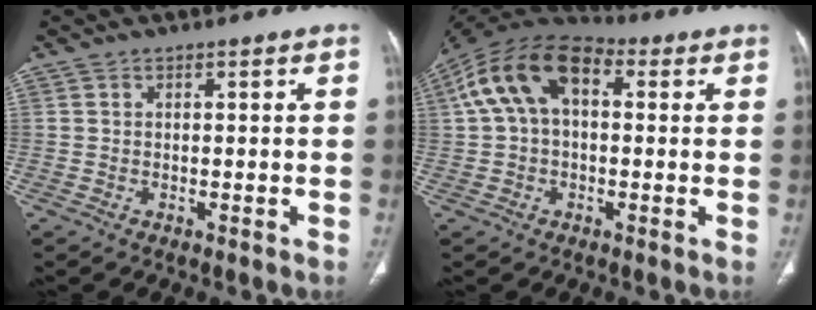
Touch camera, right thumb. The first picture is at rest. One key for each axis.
{"total": 14.6, "fx": 3.2, "fy": 8.9, "fz": 11.1, "tx": -0.200, "ty": 0.042, "tz": 0.047}